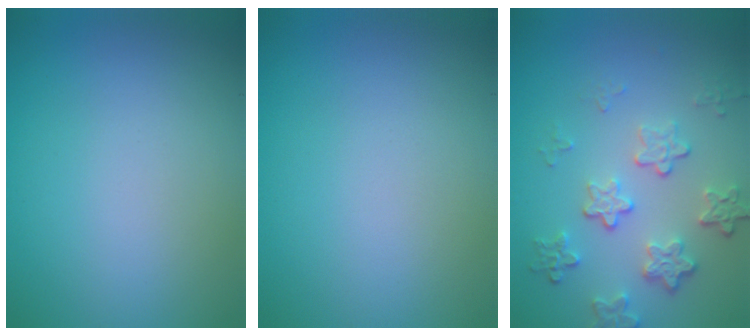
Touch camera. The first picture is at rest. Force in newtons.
{"total": 0.0}
{"total": 4.0, "press": 3.1, "slide": 2.5}